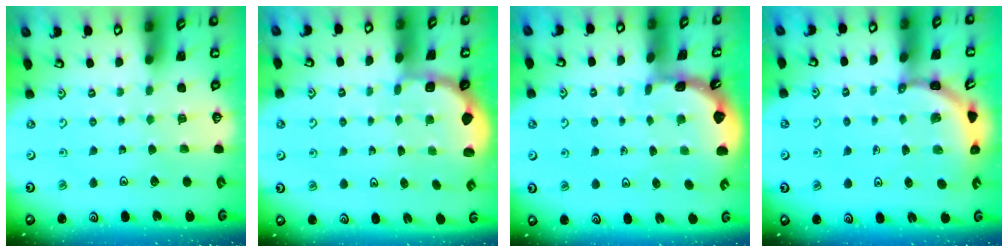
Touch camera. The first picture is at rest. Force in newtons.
{"total": 2.0, "press": 1.8, "slide": 0.8}
{"total": 1.6, "press": 1.6, "slide": 0.2}
{"total": 3.4, "press": 3.4, "slide": 0.2}